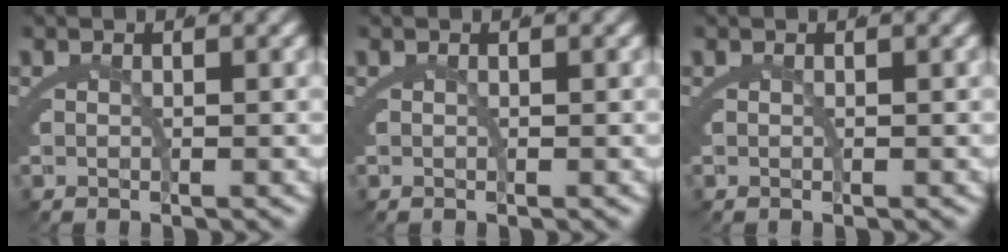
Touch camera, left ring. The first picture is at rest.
{"total": 0.0}
{"total": 0.0}